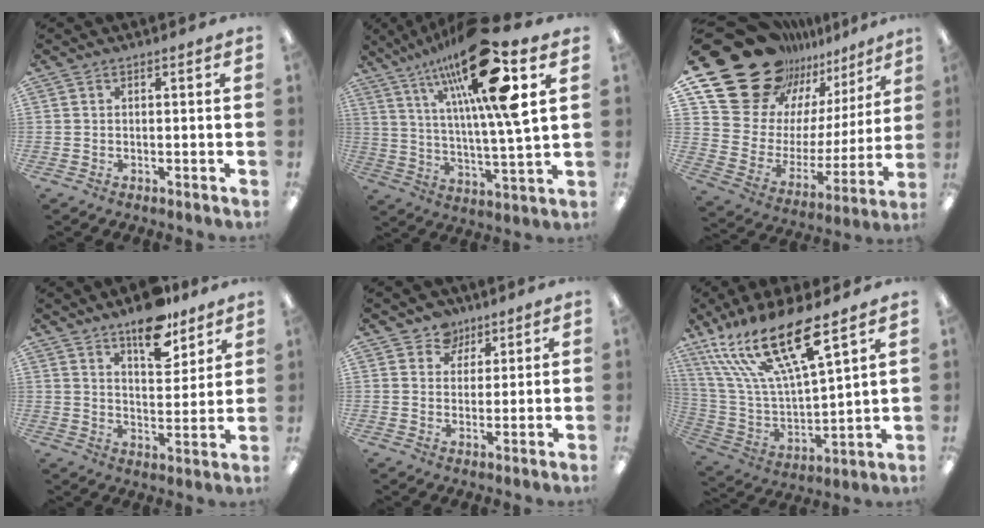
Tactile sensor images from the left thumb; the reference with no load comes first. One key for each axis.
{"total": 24.2, "fx": 13.1, "fy": 5.2, "fz": 19.7, "tx": -0.339, "ty": -0.053, "tz": 0.197}
{"total": 23.8, "fx": 18.4, "fy": 13.1, "fz": 7.4, "tx": -0.145, "ty": -0.137, "tz": 0.354}
{"total": 11.5, "fx": 8.9, "fy": 4.7, "fz": 5.6, "tx": -0.064, "ty": -0.058, "tz": 0.154}
{"total": 6.2, "fx": 4.1, "fy": 4.6, "fz": 0.7, "tx": -0.013, "ty": -0.019, "tz": 0.075}
{"total": 21.0, "fx": 14.3, "fy": 5.6, "fz": 14.3, "tx": -0.297, "ty": -0.095, "tz": 0.244}